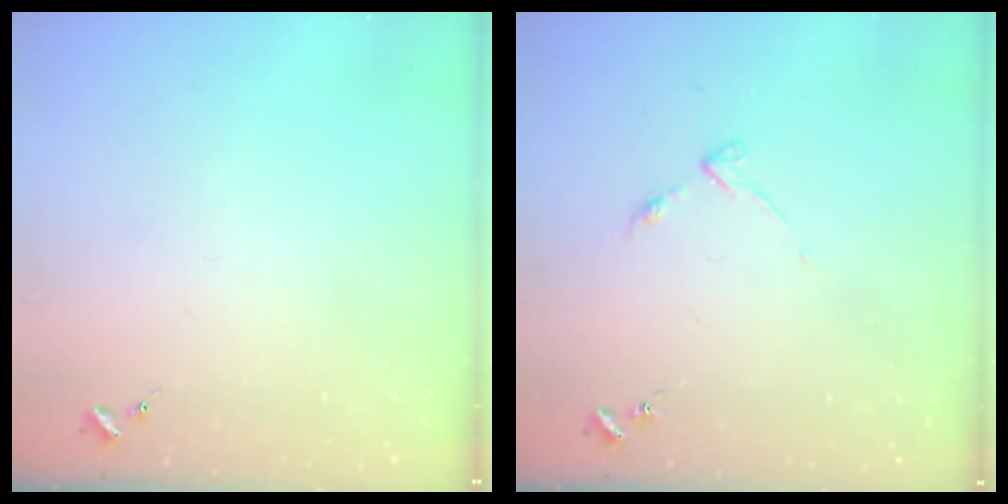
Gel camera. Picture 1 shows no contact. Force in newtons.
{"total": 4.2, "press": 4.1, "slide": 0.4}